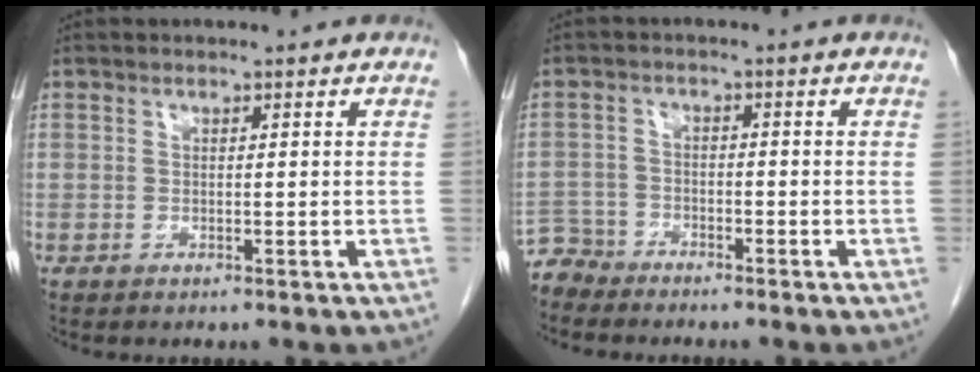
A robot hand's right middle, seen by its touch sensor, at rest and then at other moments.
{"total": 3.8, "force": [-3.5, 0.8, -1.1], "torque": [0.020, -0.007, -0.070]}